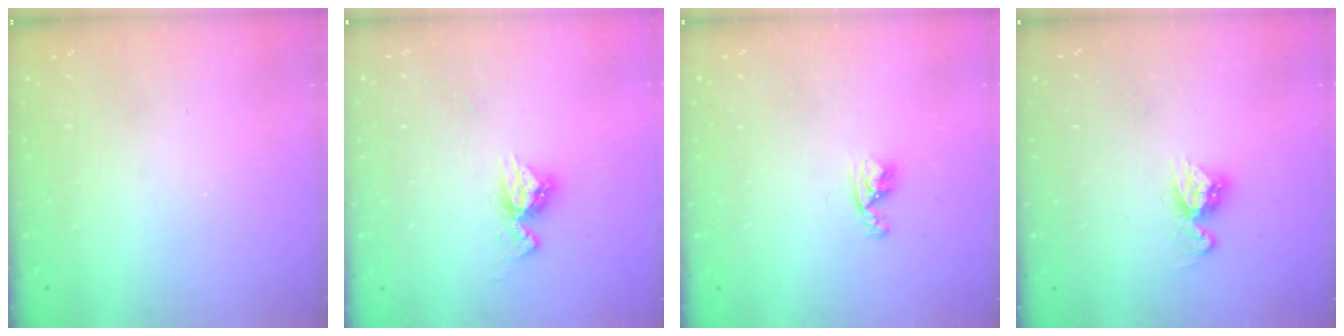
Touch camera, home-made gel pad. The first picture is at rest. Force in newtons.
{"total": 8.7, "press": 8.6, "slide": 0.7}
{"total": 4.3, "press": 4.2, "slide": 0.8}
{"total": 8.4, "press": 8.4, "slide": 0.7}